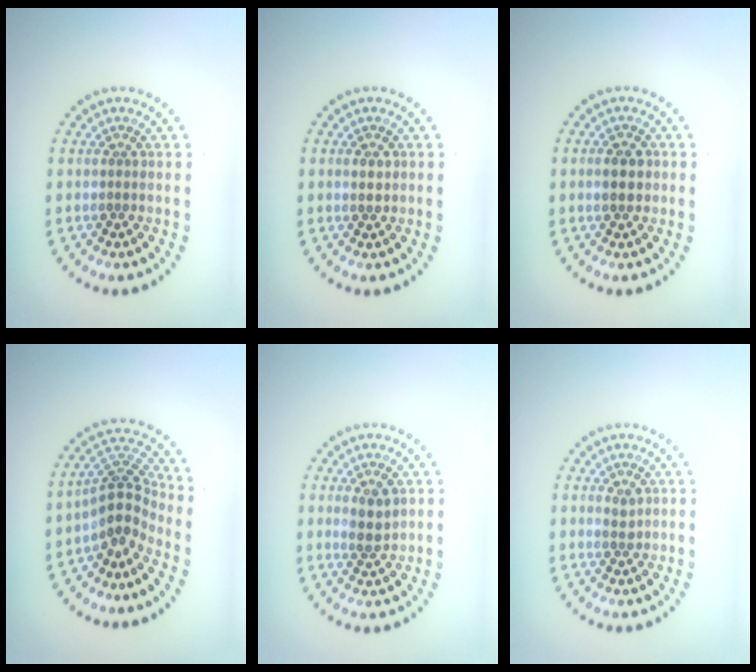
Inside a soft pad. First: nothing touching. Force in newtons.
{"total": 1.0, "press": 0.9, "slide": 0.1}
{"total": 2.5, "press": 2.4, "slide": 0.2}
{"total": 4.0, "press": 2.9, "slide": 2.7}
{"total": 2.4, "press": 2.3, "slide": 0.7}
{"total": 1.1, "press": 1.1, "slide": 0.2}